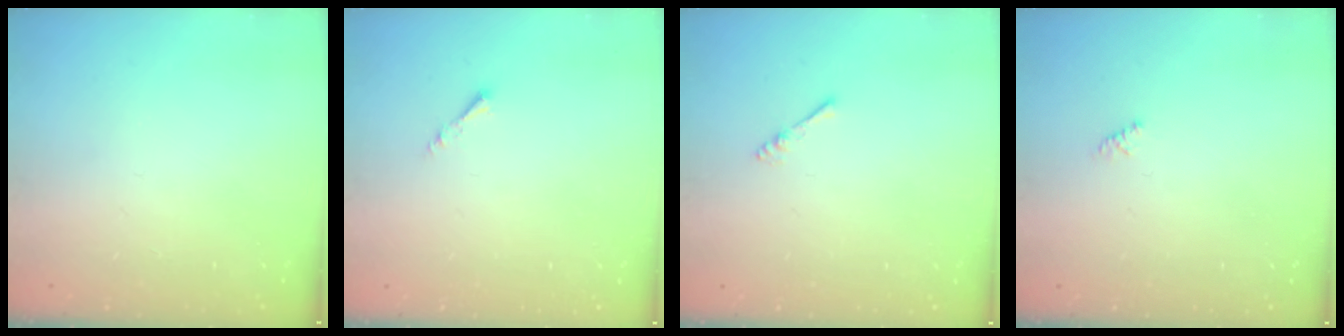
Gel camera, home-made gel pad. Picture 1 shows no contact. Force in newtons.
{"total": 1.1, "press": 1.0, "slide": 0.3}
{"total": 2.2, "press": 2.2, "slide": 0.4}
{"total": 1.5, "press": 1.4, "slide": 0.4}